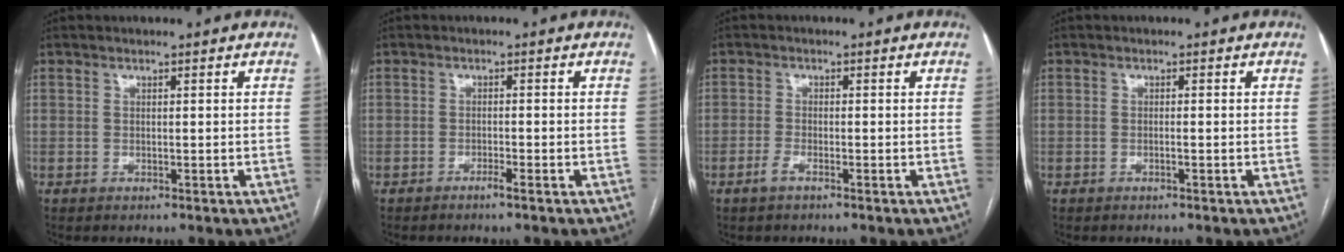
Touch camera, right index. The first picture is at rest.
{"total": 1.4, "force": [-1.1, -0.2, 0.8], "torque": [-0.016, 0.001, -0.019]}
{"total": 1.8, "force": [-1.2, 0.5, 1.2], "torque": [-0.029, -0.001, -0.025]}
{"total": 0.7, "force": [-0.3, 0.0, 0.6], "torque": [-0.013, 0.000, -0.004]}